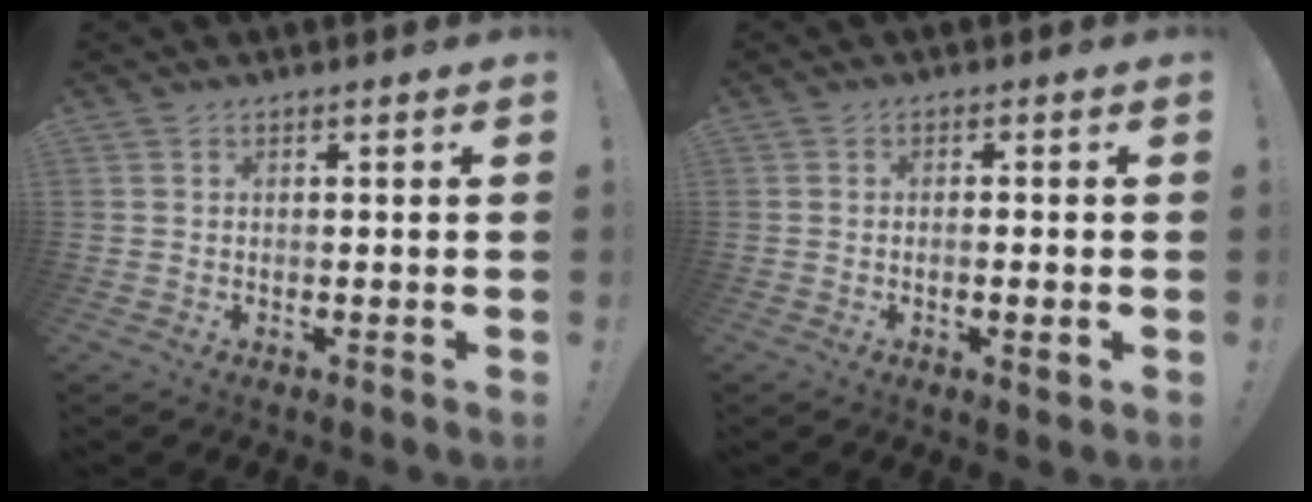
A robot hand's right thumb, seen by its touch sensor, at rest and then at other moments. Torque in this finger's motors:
{"motor_torque": [0.04, -0.06, 0.02, 0.12, -0.08]}